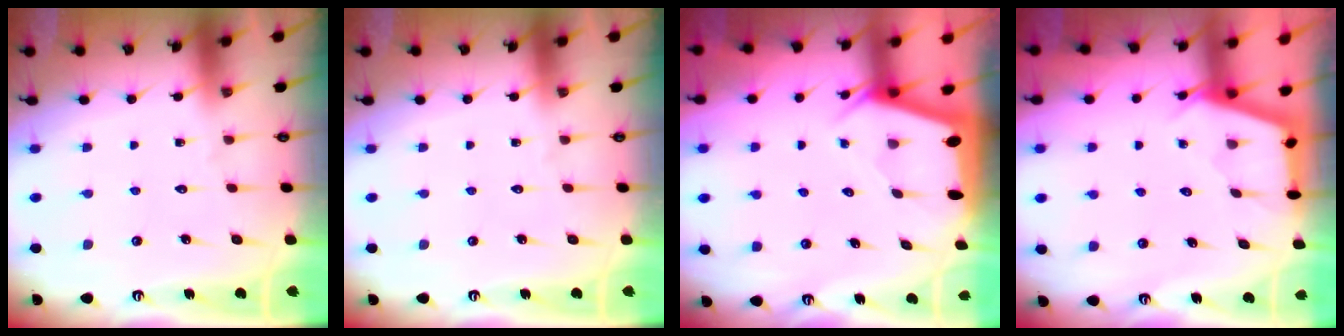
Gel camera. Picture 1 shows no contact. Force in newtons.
{"total": 0.0}
{"total": 2.1, "press": 2.1, "slide": 0.3}
{"total": 2.8, "press": 2.8, "slide": 0.3}